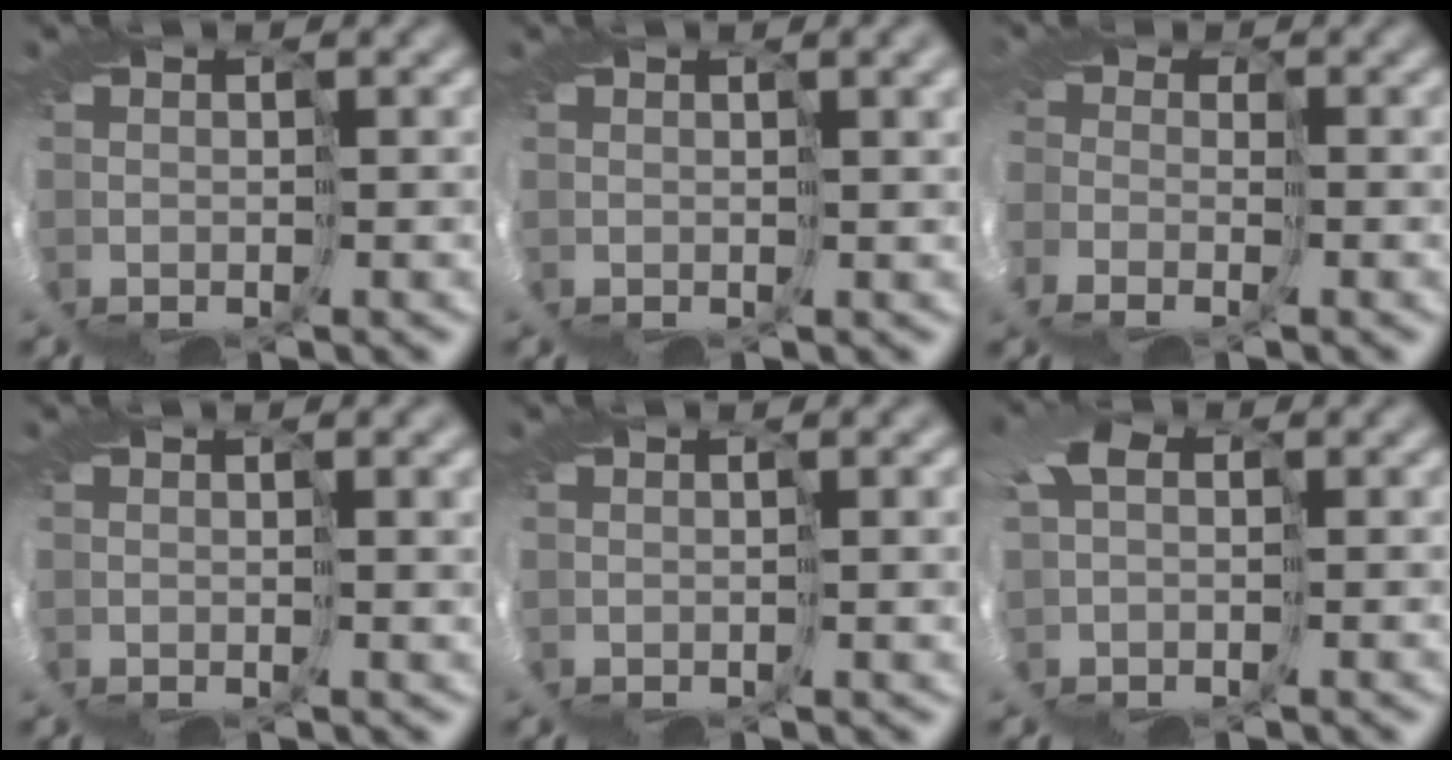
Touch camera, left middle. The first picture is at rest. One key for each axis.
{"total": 3.8, "fx": 1.6, "fy": 1.3, "fz": 3.2, "tx": -0.063, "ty": 0.010, "tz": 0.024}
{"total": 5.3, "fx": -2.8, "fy": 3.9, "fz": 2.4, "tx": -0.051, "ty": -0.011, "tz": -0.045}
{"total": 3.0, "fx": 1.2, "fy": 0.8, "fz": 2.7, "tx": -0.048, "ty": 0.005, "tz": 0.017}
{"total": 2.3, "fx": 0.7, "fy": 0.4, "fz": 2.2, "tx": -0.031, "ty": 0.001, "tz": 0.008}
{"total": 3.2, "fx": 0.4, "fy": 2.4, "fz": 2.1, "tx": -0.065, "ty": -0.011, "tz": 0.003}